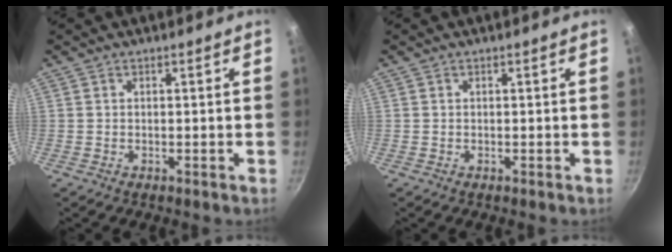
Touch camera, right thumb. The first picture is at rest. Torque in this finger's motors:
{"motor_torque": [-0.22, 0.13, 0.19, 0.11, 0.01]}